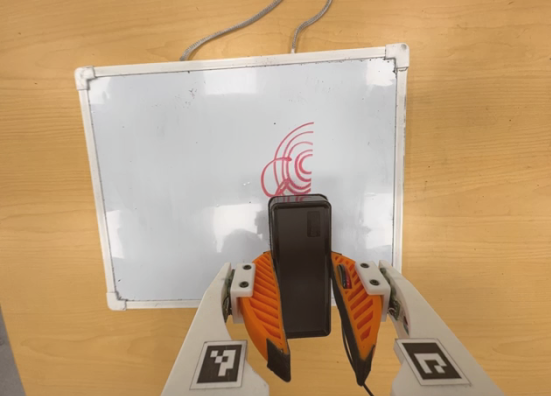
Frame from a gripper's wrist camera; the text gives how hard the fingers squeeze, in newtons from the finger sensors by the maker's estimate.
{"total": 6.9, "left": 5.7, "right": 8.0}